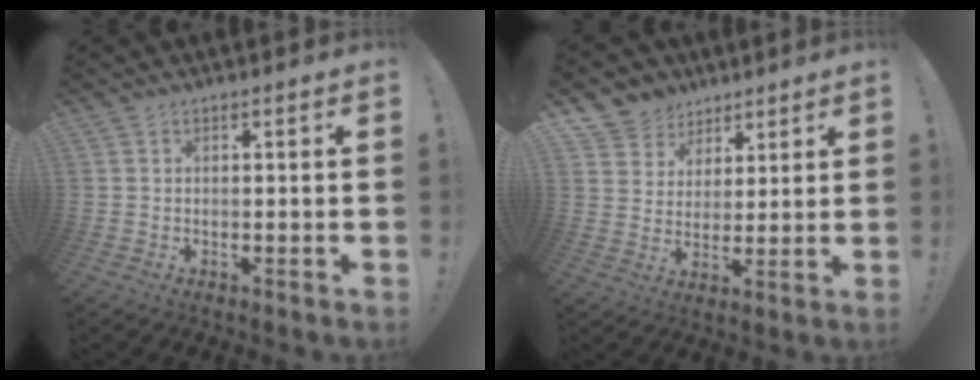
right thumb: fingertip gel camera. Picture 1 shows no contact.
{"total": 7.9, "force": [4.6, 6.3, 0.5], "torque": [-0.012, -0.036, 0.096]}